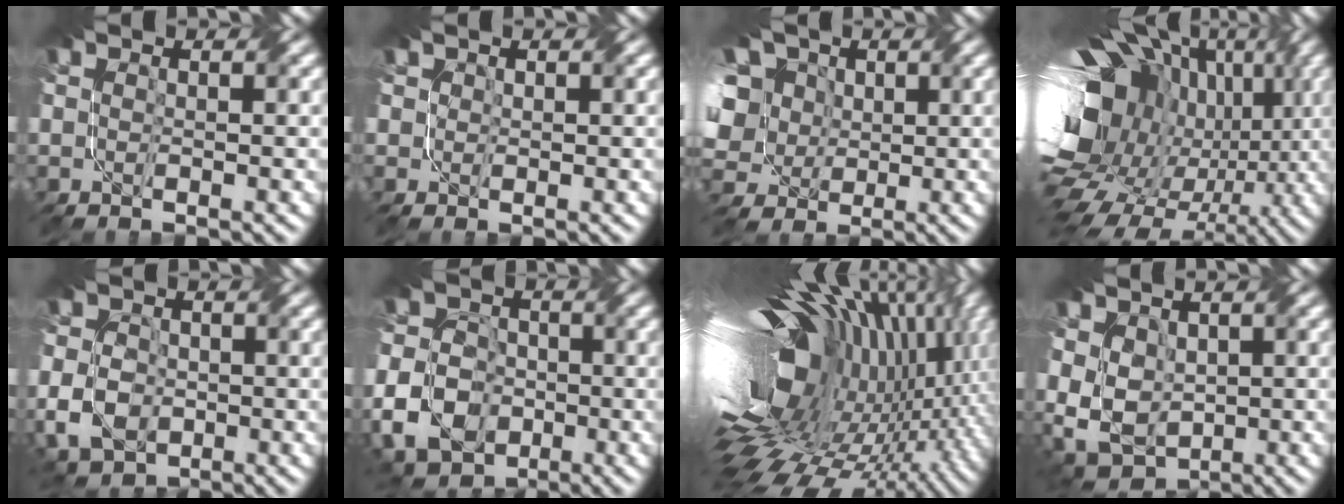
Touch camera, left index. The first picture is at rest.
{"total": 0.7, "force": [0.2, 0.7, -0.1], "torque": [-0.004, -0.009, 0.012]}
{"total": 12.8, "force": [2.8, 10.1, 7.5], "torque": [-0.176, 0.034, 0.003]}
{"total": 17.5, "force": [-2.4, 12.1, 12.5], "torque": [-0.228, -0.012, -0.041]}
{"total": 5.5, "force": [-1.6, 4.1, 3.2], "torque": [-0.065, -0.007, -0.039]}
{"total": 9.8, "force": [-3.5, 7.5, 5.2], "torque": [-0.094, -0.025, -0.075]}
{"total": 19.5, "force": [-2.6, 11.0, 15.9], "torque": [-0.273, -0.013, -0.057]}
{"total": 7.3, "force": [0.9, 5.4, 4.8], "torque": [-0.109, 0.011, 0.010]}